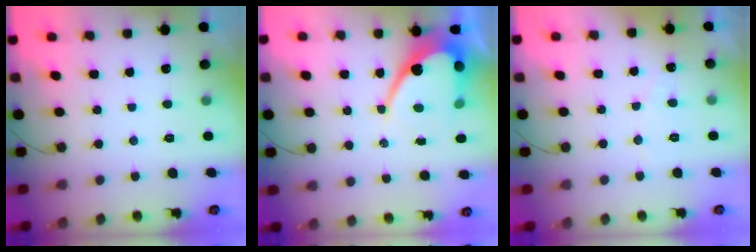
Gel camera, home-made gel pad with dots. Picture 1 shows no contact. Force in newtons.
{"total": 13.0, "press": 12.9, "slide": 1.0}
{"total": 2.8, "press": 2.8, "slide": 0.2}